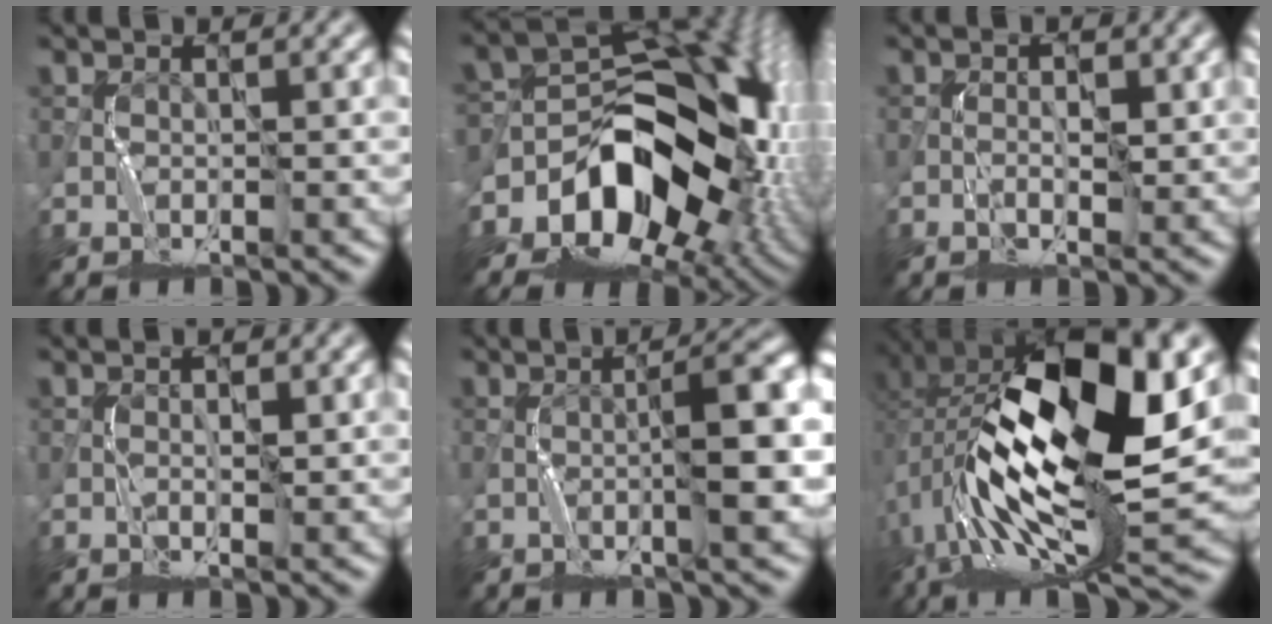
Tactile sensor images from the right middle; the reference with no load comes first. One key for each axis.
{"total": 14.5, "fx": -3.3, "fy": 10.1, "fz": 9.8, "tx": -0.130, "ty": 0.003, "tz": -0.058}
{"total": 1.4, "fx": 0.0, "fy": 0.7, "fz": 1.2, "tx": -0.018, "ty": 0.000, "tz": 0.000}
{"total": 0.8, "fx": 0.1, "fy": 0.3, "fz": 0.8, "tx": -0.011, "ty": 0.002, "tz": 0.001}
{"total": 5.5, "fx": -1.0, "fy": 0.8, "fz": 5.3, "tx": -0.080, "ty": 0.012, "tz": -0.016}
{"total": 17.9, "fx": 0.8, "fy": 7.0, "fz": 16.4, "tx": -0.311, "ty": 0.009, "tz": 0.013}